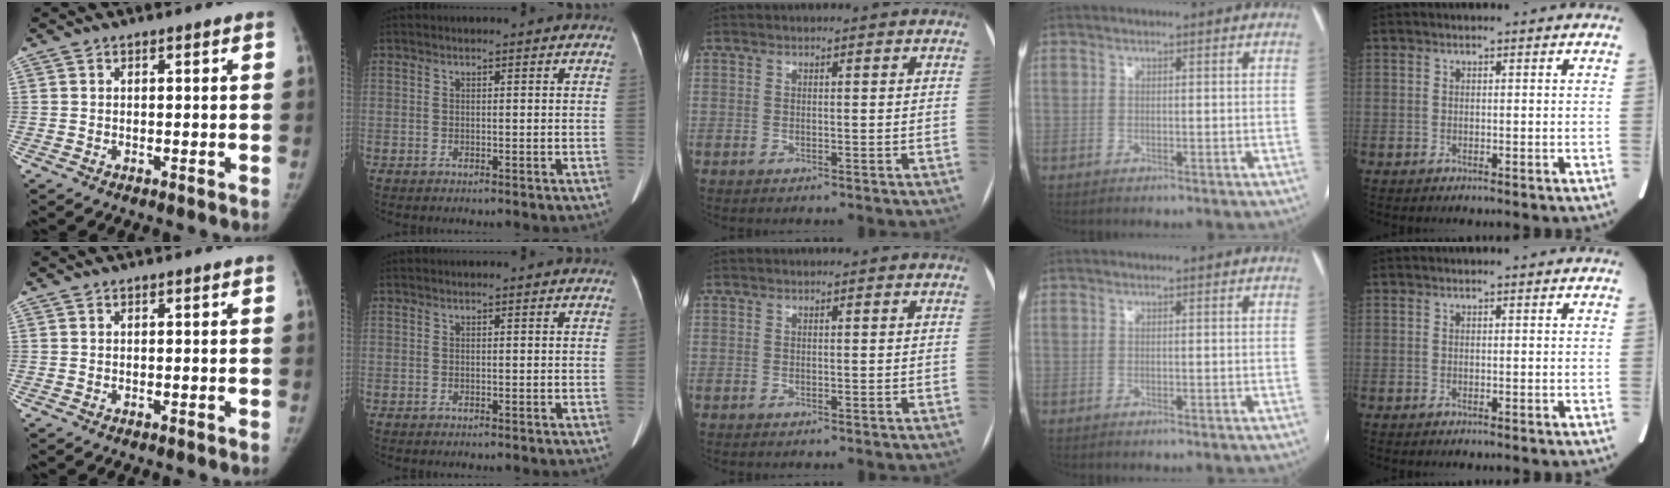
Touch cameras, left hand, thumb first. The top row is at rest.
{}